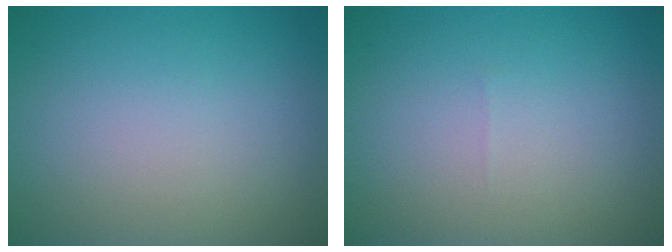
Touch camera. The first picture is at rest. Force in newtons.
{"total": 0.0}